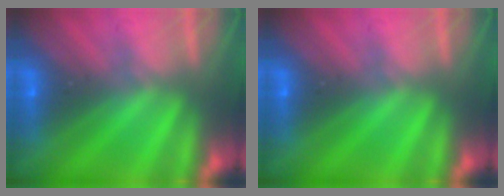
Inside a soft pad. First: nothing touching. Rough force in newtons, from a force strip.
{"total": 0.0}